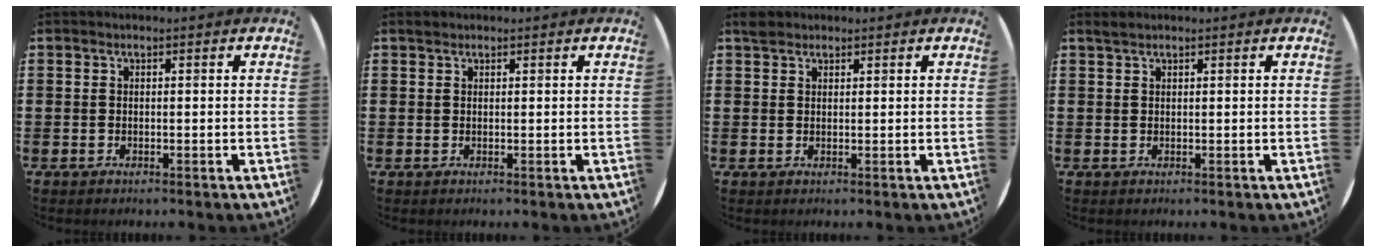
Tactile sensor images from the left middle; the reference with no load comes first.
{"total": 0.6, "force": [0.5, 0.2, 0.0], "torque": [0.008, 0.000, 0.008]}
{"total": 1.4, "force": [1.3, 0.6, 0.2], "torque": [0.001, 0.001, 0.022]}
{"total": 0.7, "force": [0.7, 0.1, 0.1], "torque": [-0.003, 0.001, 0.013]}